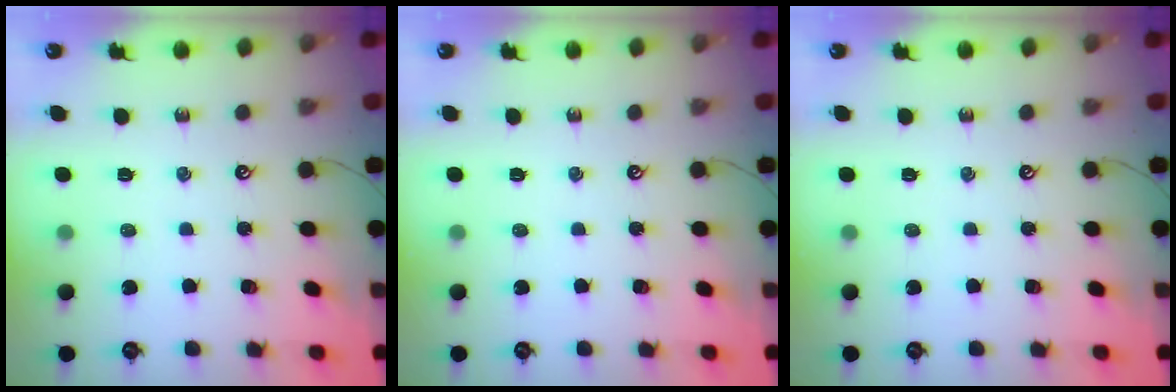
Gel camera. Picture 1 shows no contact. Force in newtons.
{"total": 0.0}
{"total": 0.0}